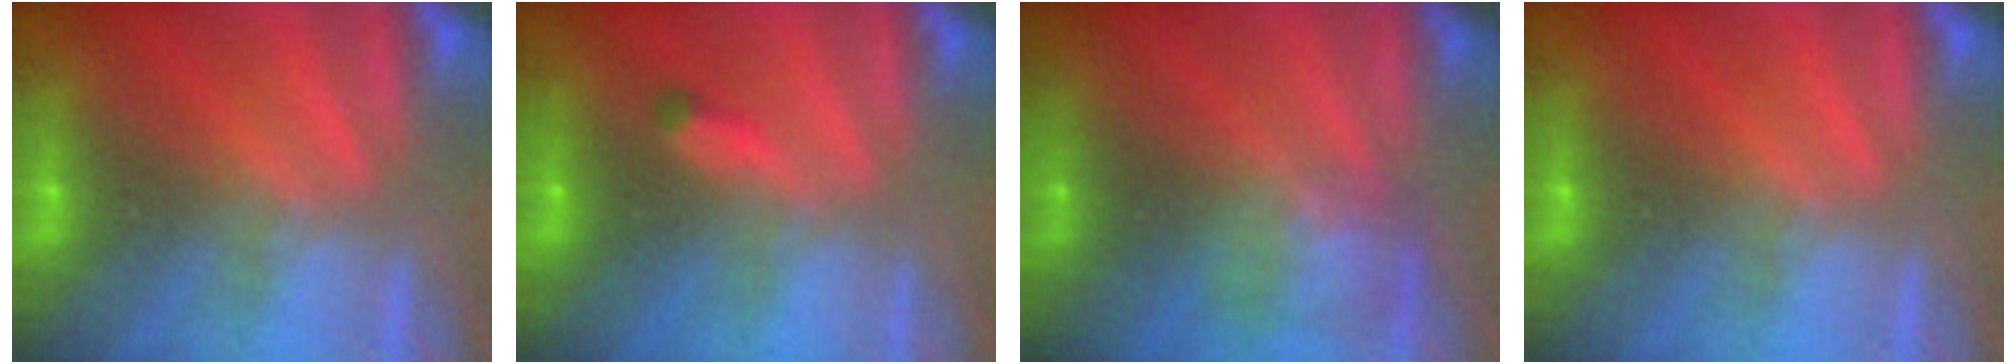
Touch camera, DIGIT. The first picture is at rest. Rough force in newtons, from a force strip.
{"total": 2.4}
{"total": 2.3}
{"total": 0.0}